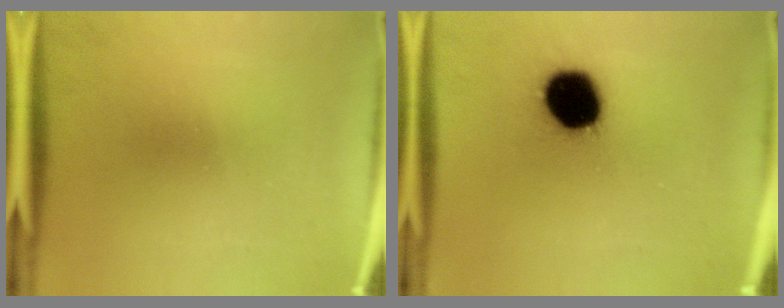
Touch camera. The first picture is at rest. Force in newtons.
{"total": 16.3}